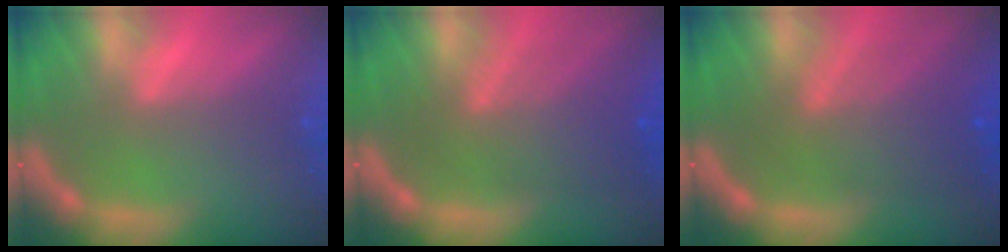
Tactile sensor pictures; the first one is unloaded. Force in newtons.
{"total": 7.5}
{"total": 7.5}